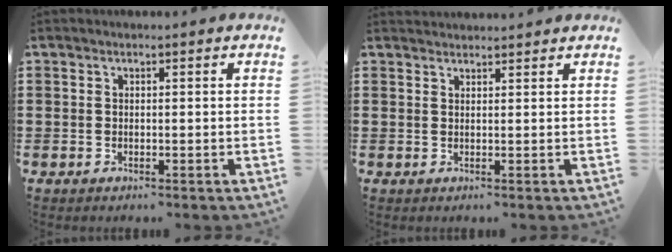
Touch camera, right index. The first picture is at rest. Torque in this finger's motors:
{"motor_torque": [-0.30, 1.25, 0.10, 0.03]}